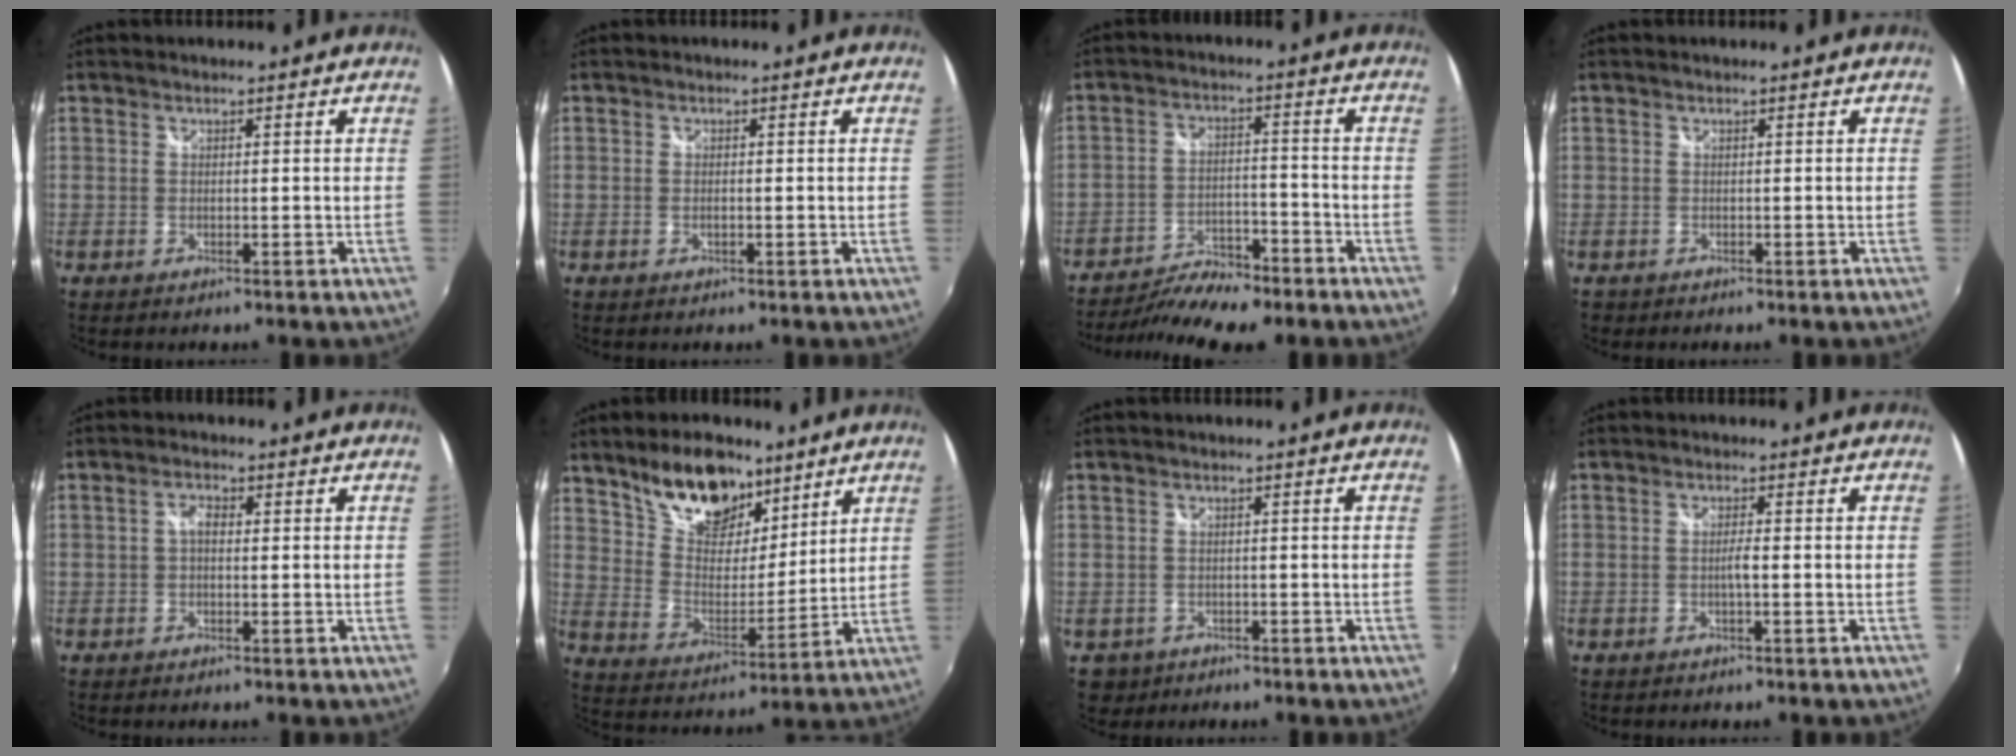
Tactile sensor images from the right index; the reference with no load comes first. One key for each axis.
{"total": 0.8, "fx": -0.2, "fy": 0.3, "fz": 0.7, "tx": -0.017, "ty": -0.001, "tz": -0.005}
{"total": 11.8, "fx": -10.2, "fy": 3.1, "fz": 5.2, "tx": -0.120, "ty": -0.011, "tz": -0.163}
{"total": 1.2, "fx": -0.6, "fy": 1.0, "fz": -0.1, "tx": -0.005, "ty": 0.000, "tz": -0.008}
{"total": 1.9, "fx": -0.1, "fy": 1.1, "fz": 1.5, "tx": -0.029, "ty": 0.006, "tz": -0.005}
{"total": 15.5, "fx": 10.7, "fy": 7.7, "fz": 8.2, "tx": -0.152, "ty": 0.020, "tz": 0.197}
{"total": 3.4, "fx": -1.2, "fy": 3.2, "fz": 0.4, "tx": -0.018, "ty": -0.001, "tz": -0.013}
{"total": 1.6, "fx": -0.5, "fy": -0.2, "fz": 1.5, "tx": -0.026, "ty": 0.001, "tz": -0.012}